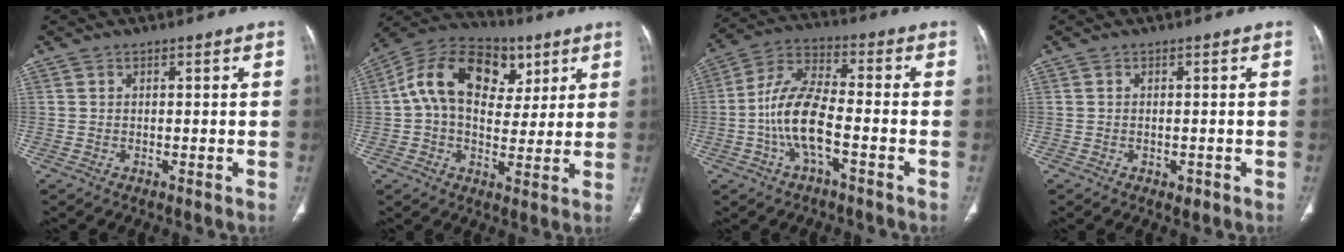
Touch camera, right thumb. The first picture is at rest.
{"total": 17.7, "force": [5.0, 12.2, 11.9], "torque": [-0.179, 0.007, 0.074]}
{"total": 11.4, "force": [-3.3, 4.2, 10.1], "torque": [-0.211, 0.037, -0.067]}
{"total": 1.3, "force": [-0.7, 0.7, 0.9], "torque": [-0.012, 0.002, -0.005]}